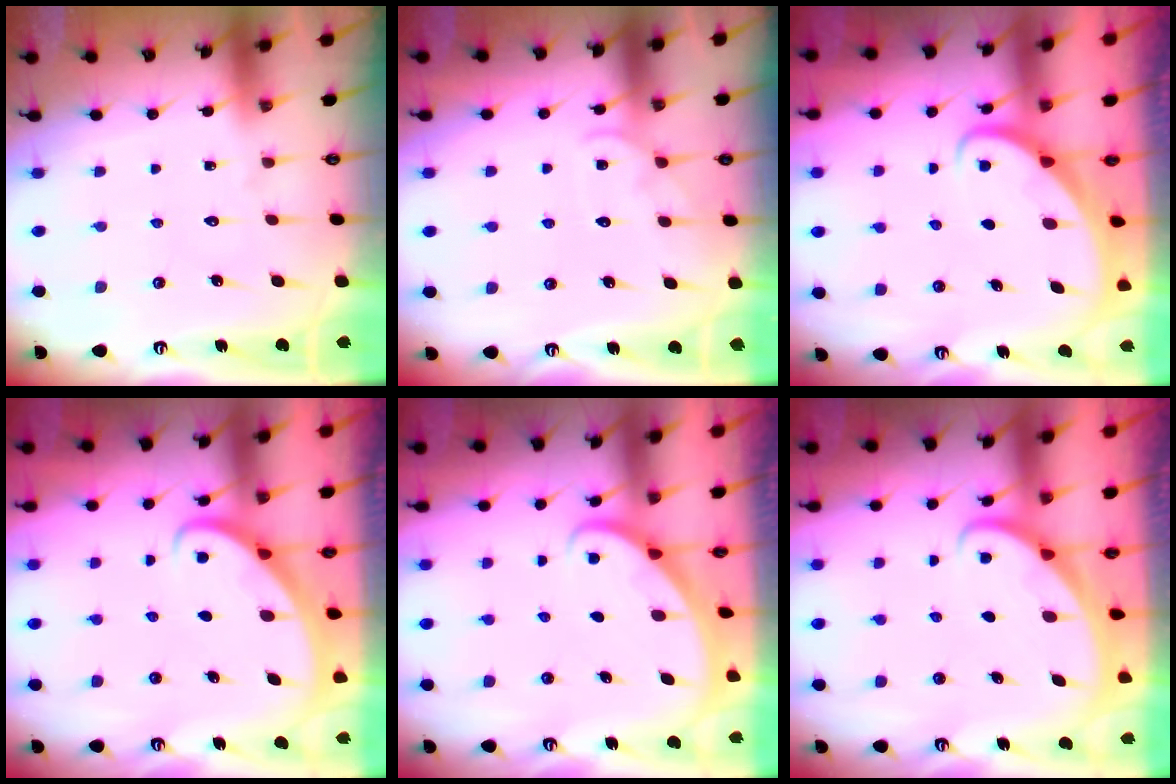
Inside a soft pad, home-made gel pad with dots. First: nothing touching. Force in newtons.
{"total": 4.9, "press": 4.9, "slide": 0.6}
{"total": 2.2, "press": 2.2, "slide": 0.2}
{"total": 3.0, "press": 3.0, "slide": 0.2}
{"total": 2.0, "press": 2.0, "slide": 0.1}
{"total": 1.3, "press": 1.3, "slide": 0.0}